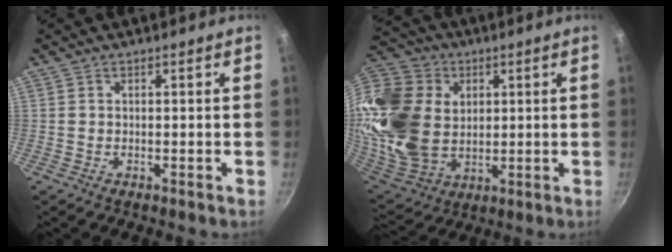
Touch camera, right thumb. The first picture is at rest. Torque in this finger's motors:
{"motor_torque": [1.63, 3.39, 0.40, -0.05, 0.36]}